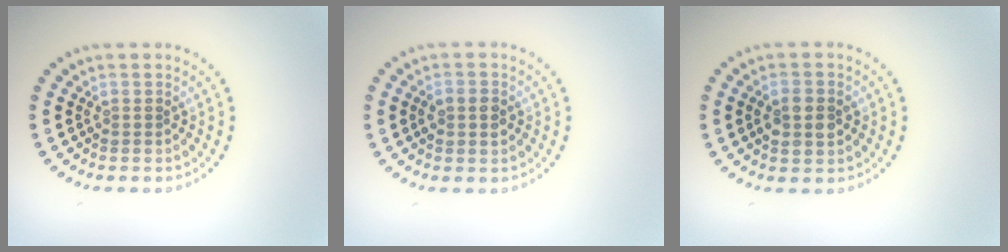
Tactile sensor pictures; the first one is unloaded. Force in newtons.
{"total": 1.8, "press": 1.8, "slide": 0.1}
{"total": 2.8, "press": 2.8, "slide": 0.2}